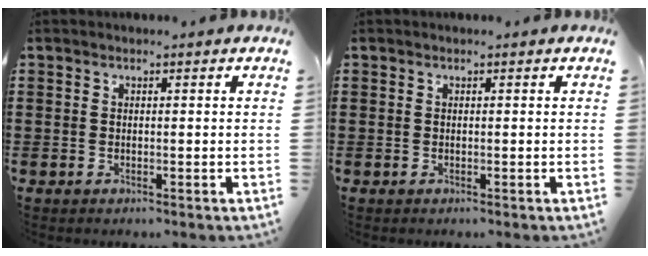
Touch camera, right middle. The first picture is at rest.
{"total": 0.0}